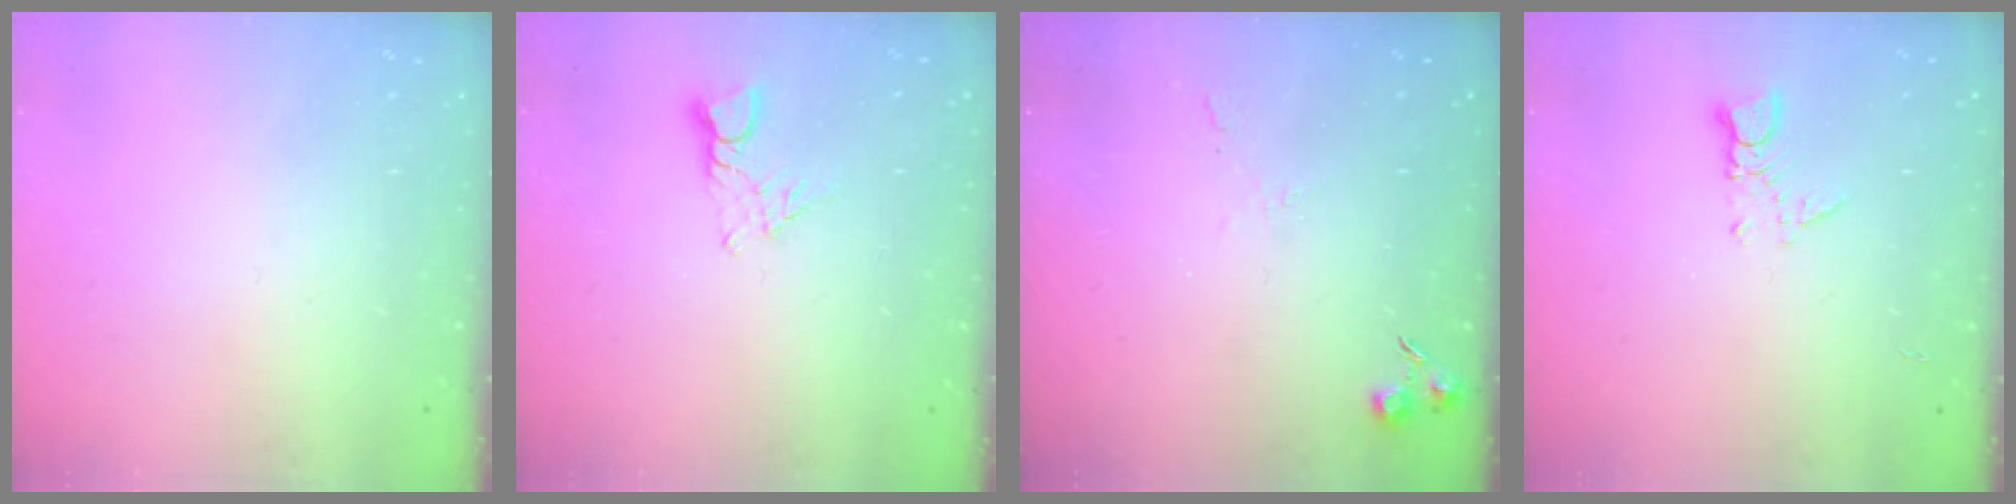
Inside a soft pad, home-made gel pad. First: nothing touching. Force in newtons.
{"total": 3.4, "press": 3.4, "slide": 0.3}
{"total": 4.5, "press": 4.4, "slide": 0.8}
{"total": 3.1, "press": 3.1, "slide": 0.2}